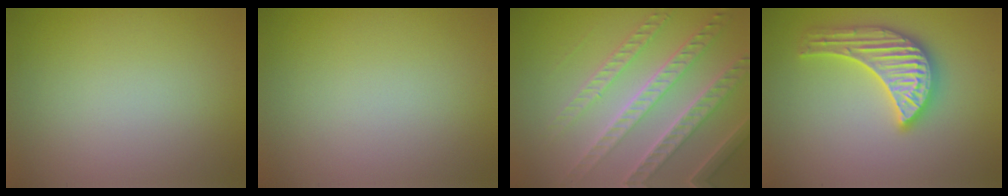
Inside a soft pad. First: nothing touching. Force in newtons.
{"total": 0.0}
{"total": 6.7, "press": 5.4, "slide": 4.0}
{"total": 5.5, "press": 5.4, "slide": 0.6}